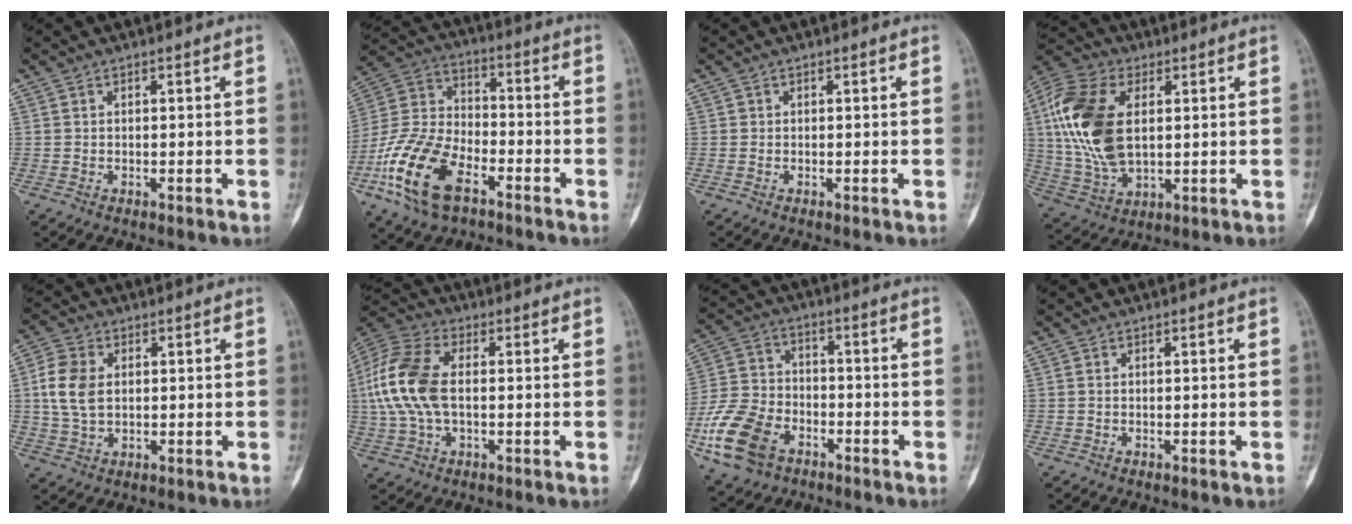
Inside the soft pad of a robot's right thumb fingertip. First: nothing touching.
{"total": 17.5, "force": [-8.3, 9.3, 12.2], "torque": [-0.246, 0.038, -0.164]}
{"total": 0.0}
{"total": 18.4, "force": [3.0, 10.6, 14.7], "torque": [-0.311, -0.003, 0.056]}
{"total": 7.8, "force": [1.0, 5.3, 5.7], "torque": [-0.118, 0.007, 0.021]}
{"total": 14.5, "force": [0.5, 8.2, 11.9], "torque": [-0.268, 0.020, 0.005]}
{"total": 14.6, "force": [-6.6, 9.9, 8.5], "torque": [-0.163, 0.026, -0.125]}
{"total": 0.0}